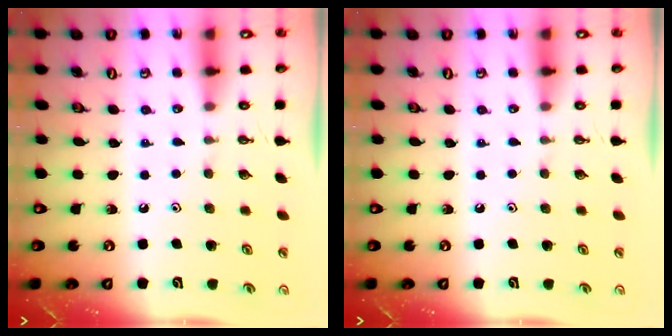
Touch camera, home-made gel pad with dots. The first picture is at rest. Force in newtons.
{"total": 0.0}